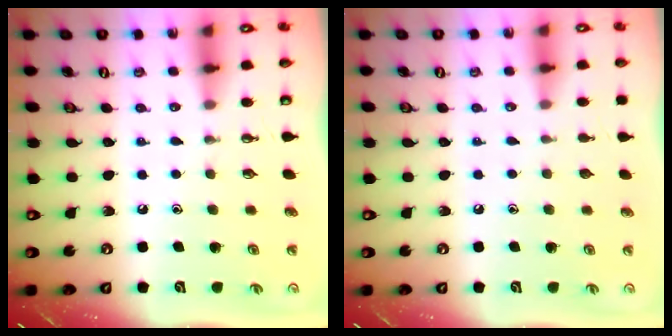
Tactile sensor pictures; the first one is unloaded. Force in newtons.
{"total": 0.0}